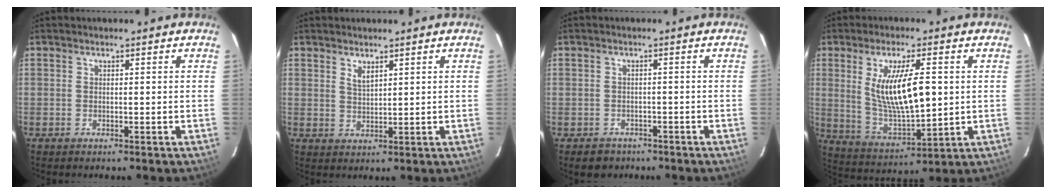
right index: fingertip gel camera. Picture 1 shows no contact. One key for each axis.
{"total": 2.3, "fx": 1.7, "fy": 0.7, "fz": 1.3, "tx": -0.023, "ty": -0.003, "tz": 0.032}
{"total": 4.0, "fx": -2.5, "fy": 3.0, "fz": 0.7, "tx": -0.011, "ty": 0.010, "tz": -0.032}
{"total": 13.8, "fx": 2.4, "fy": 4.2, "fz": 13.0, "tx": -0.237, "ty": -0.013, "tz": 0.060}